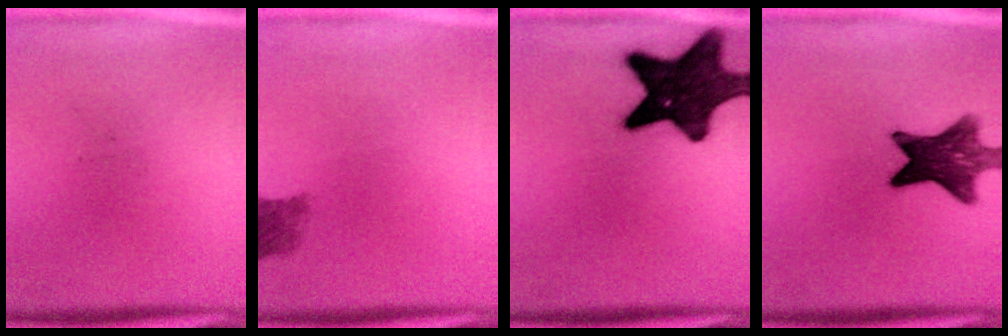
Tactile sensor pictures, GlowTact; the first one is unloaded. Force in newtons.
{"total": 2.7}
{"total": 15.8}
{"total": 11.5}